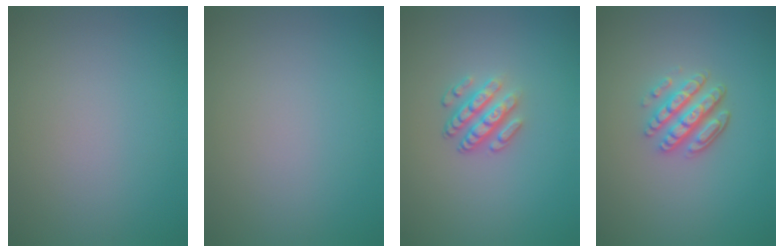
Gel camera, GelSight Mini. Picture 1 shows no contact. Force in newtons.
{"total": 0.0}
{"total": 3.3, "press": 2.5, "slide": 2.2}
{"total": 3.9, "press": 3.1, "slide": 2.3}